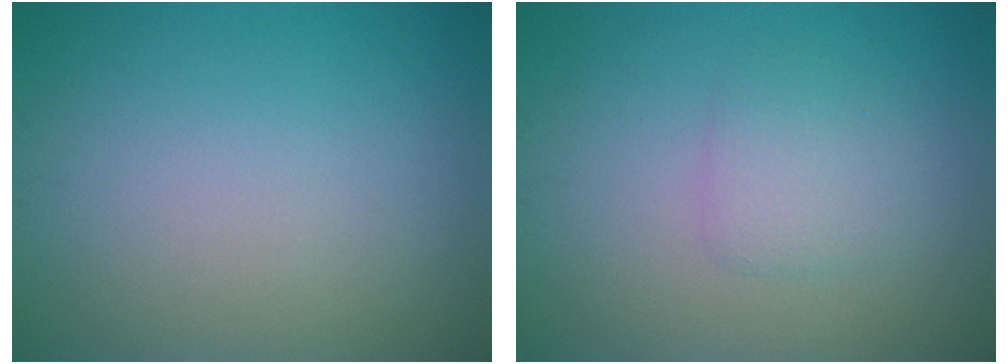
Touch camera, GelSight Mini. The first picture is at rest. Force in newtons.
{"total": 1.9, "press": 1.9, "slide": 0.1}